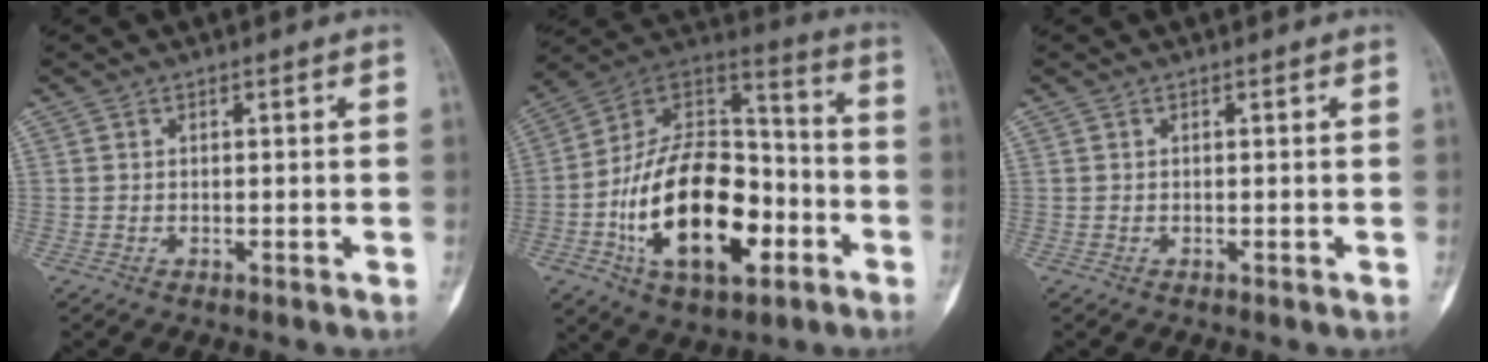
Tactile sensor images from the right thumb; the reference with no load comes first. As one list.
[{"total": 26.3, "force": [-8.1, 14.7, 20.3], "torque": [-0.330, 0.055, -0.126]}, {"total": 0.0}]